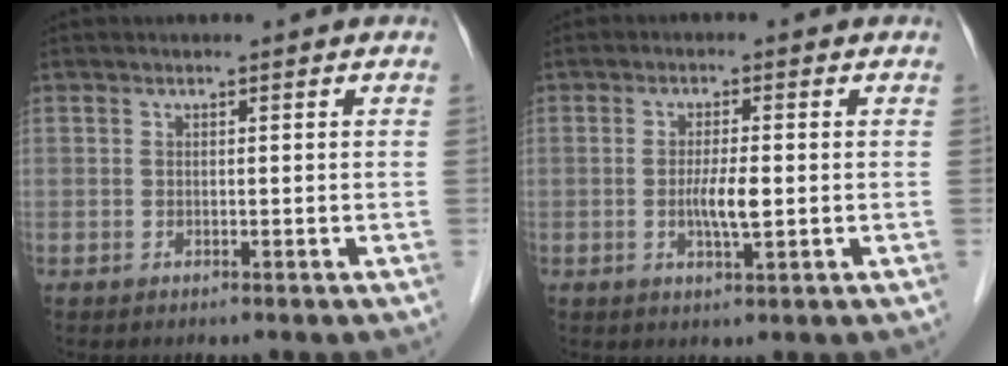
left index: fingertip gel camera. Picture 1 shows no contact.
{"total": 3.9, "force": [-0.4, 0.3, 3.9], "torque": [-0.074, -0.006, -0.007]}